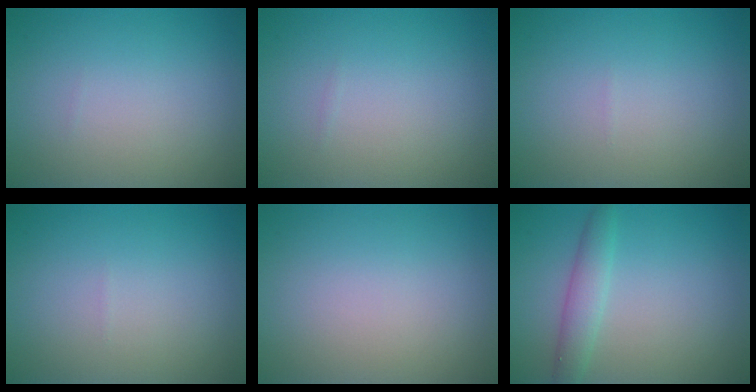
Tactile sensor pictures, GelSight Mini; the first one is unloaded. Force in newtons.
{"total": 0.0}
{"total": 0.0}
{"total": 0.0}
{"total": 0.0}
{"total": 2.4, "press": 2.4, "slide": 0.1}